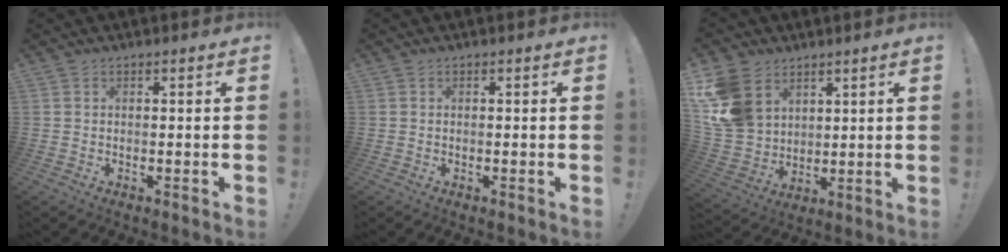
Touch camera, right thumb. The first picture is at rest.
{"total": 0.0}
{"total": 14.6, "force": [7.1, 10.7, 7.1], "torque": [-0.149, -0.032, 0.143]}